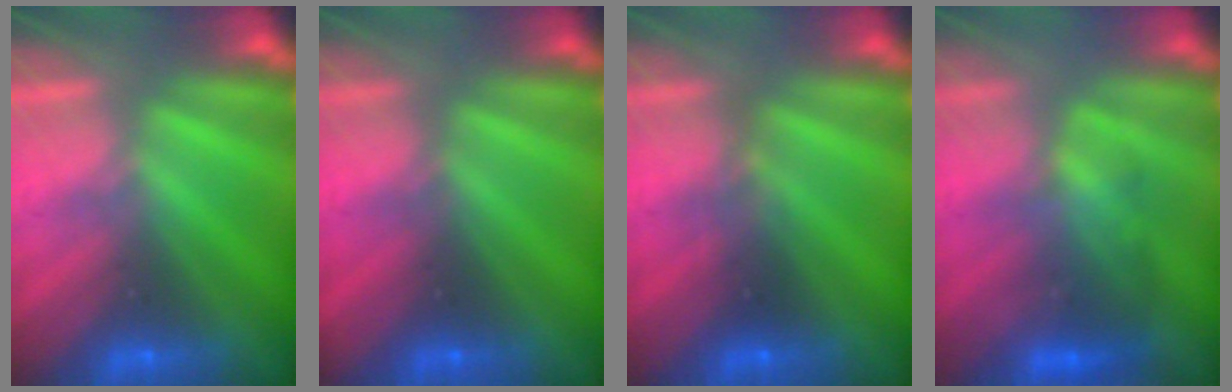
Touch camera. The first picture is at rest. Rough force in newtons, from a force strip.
{"total": 2.2}
{"total": 2.2}
{"total": 3.6}